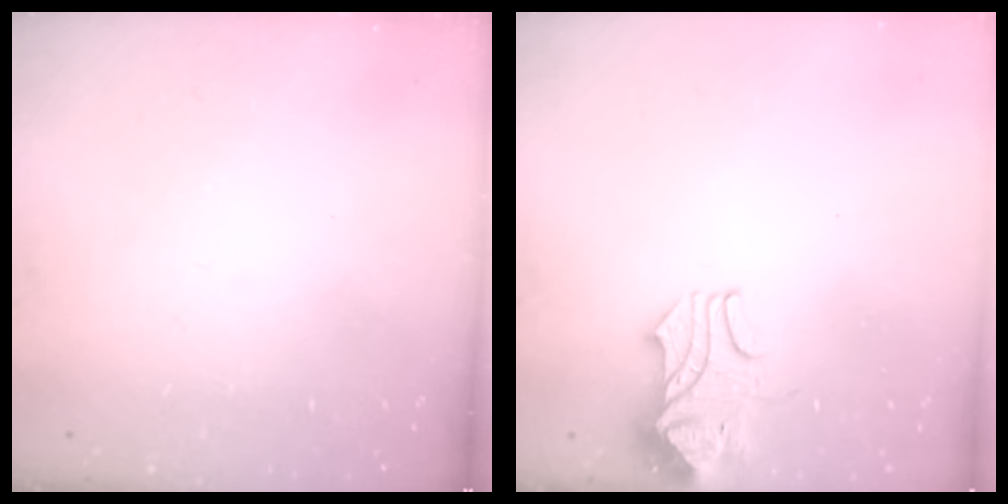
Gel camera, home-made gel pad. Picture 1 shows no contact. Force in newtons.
{"total": 2.1, "press": 1.9, "slide": 0.9}